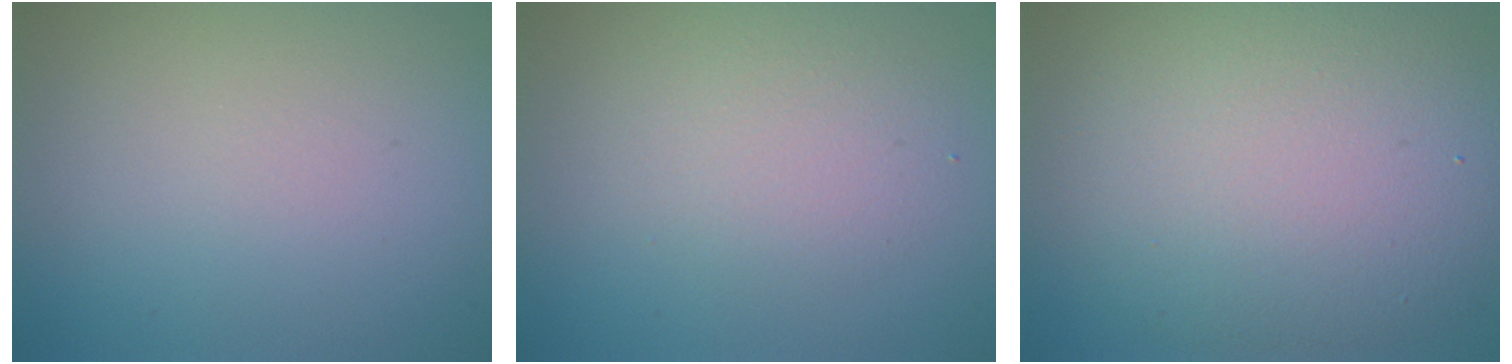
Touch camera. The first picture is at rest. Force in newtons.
{"total": 2.7, "press": 2.7, "slide": 0.2}
{"total": 10.5, "press": 10.5, "slide": 0.8}